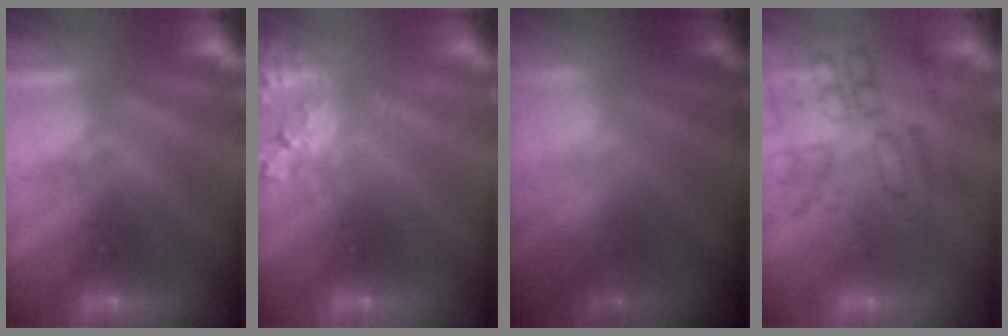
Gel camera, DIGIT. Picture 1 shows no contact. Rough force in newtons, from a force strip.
{"total": 2.6}
{"total": 6.2}
{"total": 4.9}